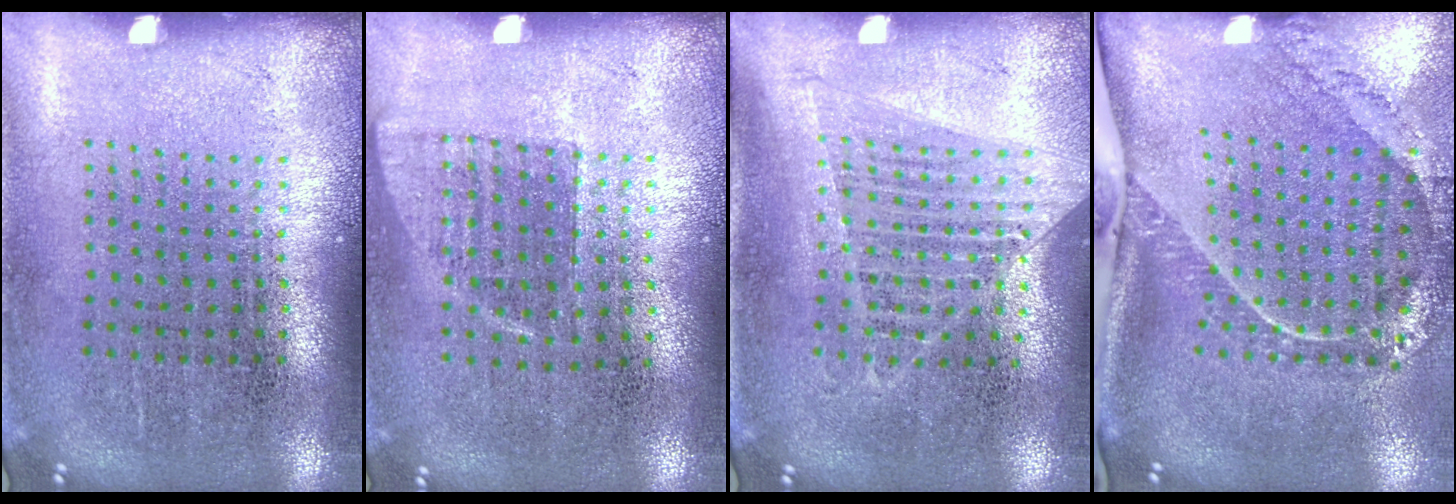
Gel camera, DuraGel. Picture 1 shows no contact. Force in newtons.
{"total": 0.6, "press": 0.6, "slide": 0.1}
{"total": 1.3, "press": 1.2, "slide": 0.4}
{"total": 2.5, "press": 1.8, "slide": 1.8}